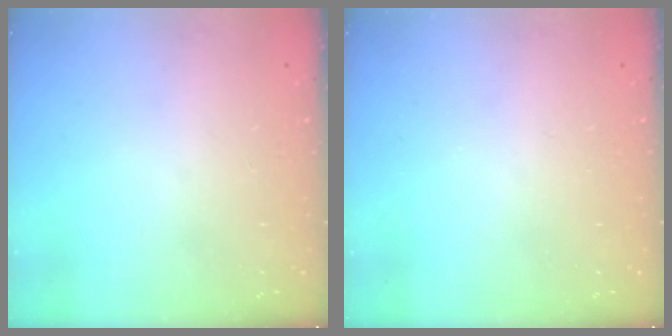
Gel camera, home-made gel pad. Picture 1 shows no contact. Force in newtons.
{"total": 0.0}